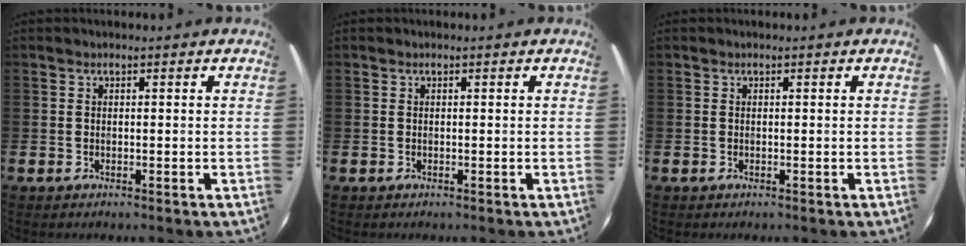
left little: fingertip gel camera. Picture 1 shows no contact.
{"total": 0.0}
{"total": 0.0}